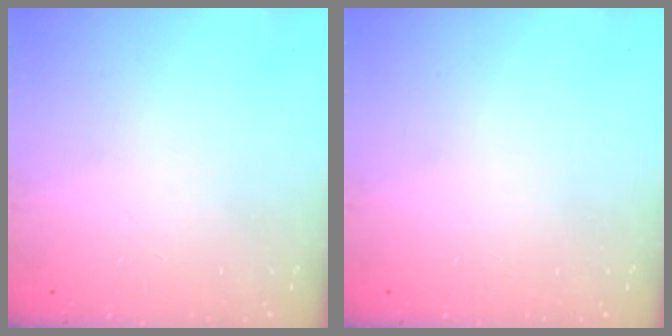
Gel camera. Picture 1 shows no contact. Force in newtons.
{"total": 0.0}